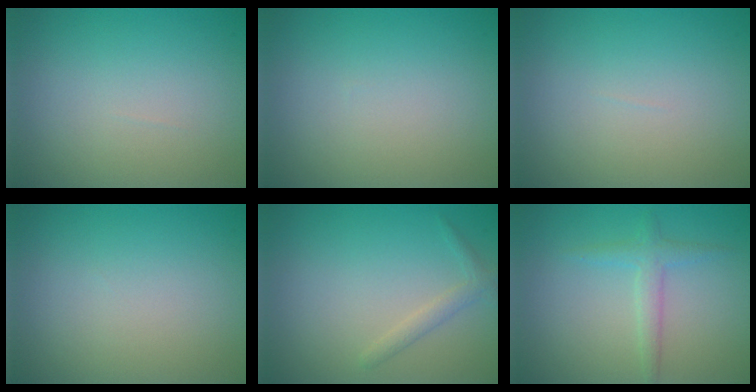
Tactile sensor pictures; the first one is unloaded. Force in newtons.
{"total": 0.0}
{"total": 0.0}
{"total": 0.0}
{"total": 1.3, "press": 1.3, "slide": 0.1}
{"total": 1.8, "press": 1.8, "slide": 0.1}